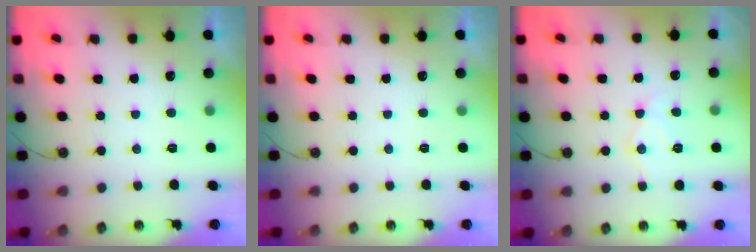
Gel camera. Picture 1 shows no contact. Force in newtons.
{"total": 0.0}
{"total": 10.2, "press": 10.2, "slide": 0.8}